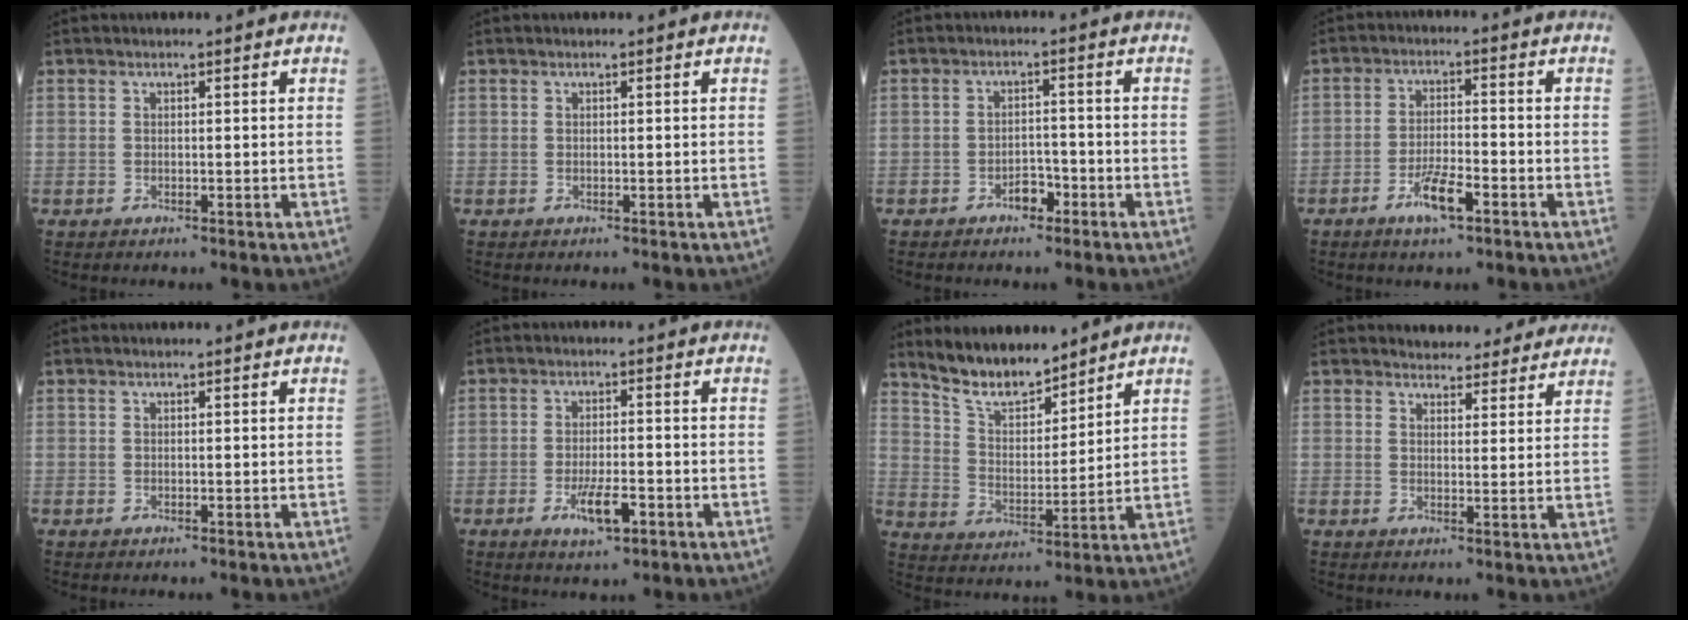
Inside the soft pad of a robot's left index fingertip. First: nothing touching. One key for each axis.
{"total": 0.0}
{"total": 2.8, "fx": -1.8, "fy": 1.4, "fz": 1.5, "tx": -0.023, "ty": 0.006, "tz": -0.031}
{"total": 5.4, "fx": -3.1, "fy": 1.1, "fz": 4.3, "tx": -0.088, "ty": -0.002, "tz": -0.056}
{"total": 0.0}
{"total": 5.1, "fx": -2.2, "fy": 1.3, "fz": 4.3, "tx": -0.084, "ty": -0.004, "tz": -0.034}
{"total": 9.3, "fx": 8.5, "fy": 2.3, "fz": 3.2, "tx": -0.064, "ty": 0.002, "tz": 0.166}
{"total": 8.9, "fx": 8.3, "fy": 2.7, "fz": 1.5, "tx": -0.002, "ty": 0.003, "tz": 0.089}